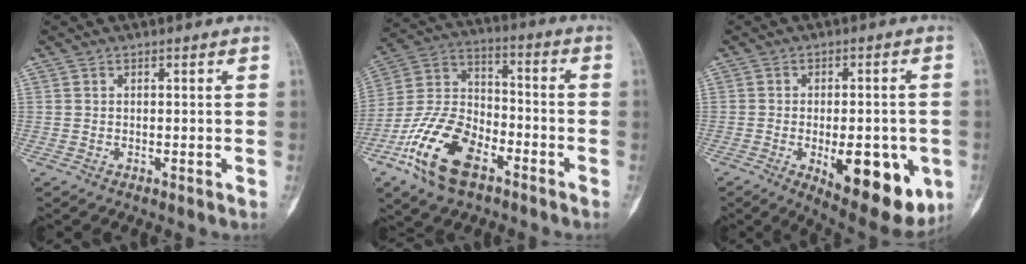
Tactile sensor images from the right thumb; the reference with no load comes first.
{"total": 17.1, "force": [-8.9, 9.2, 11.3], "torque": [-0.216, 0.050, -0.174]}
{"total": 17.4, "force": [-5.2, 7.4, 14.8], "torque": [-0.156, -0.003, -0.052]}